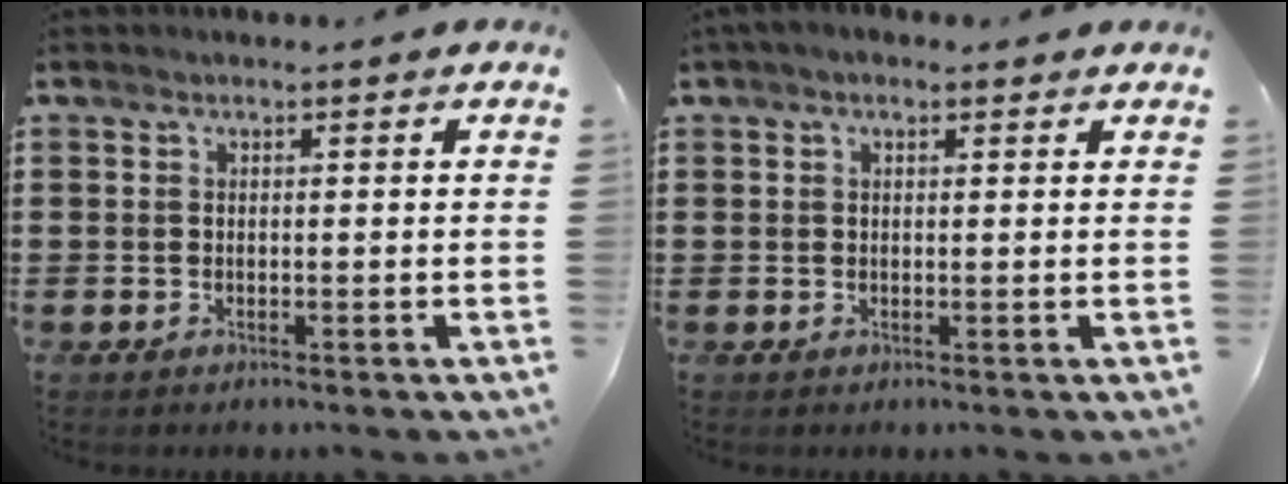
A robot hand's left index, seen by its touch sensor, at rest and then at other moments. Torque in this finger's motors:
{"motor_torque": [2.14, 0.00, 0.33, 0.14]}